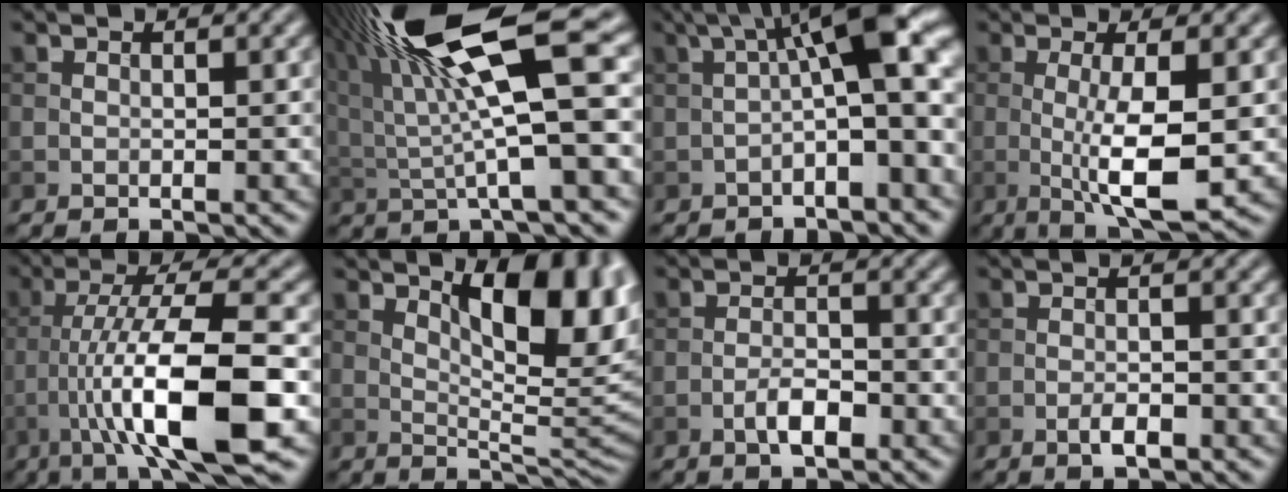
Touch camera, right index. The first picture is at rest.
{"total": 13.5, "force": [4.0, 3.1, 12.6], "torque": [-0.225, 0.020, 0.068]}
{"total": 9.2, "force": [0.7, 2.2, 8.9], "torque": [-0.123, 0.033, -0.002]}
{"total": 6.4, "force": [-0.5, 1.3, 6.3], "torque": [-0.110, -0.010, -0.003]}
{"total": 11.3, "force": [-3.6, 2.0, 10.5], "torque": [-0.168, 0.020, -0.059]}
{"total": 10.9, "force": [3.8, 4.5, 9.1], "torque": [-0.125, 0.002, 0.057]}
{"total": 2.6, "force": [-1.3, 0.9, 2.0], "torque": [-0.036, 0.003, -0.027]}
{"total": 2.0, "force": [-1.0, 0.6, 1.6], "torque": [-0.029, 0.001, -0.019]}